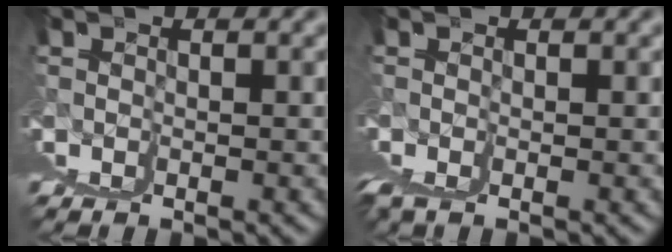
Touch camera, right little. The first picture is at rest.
{"total": 1.7, "force": [0.5, -0.3, 1.6], "torque": [-0.012, 0.006, 0.009]}